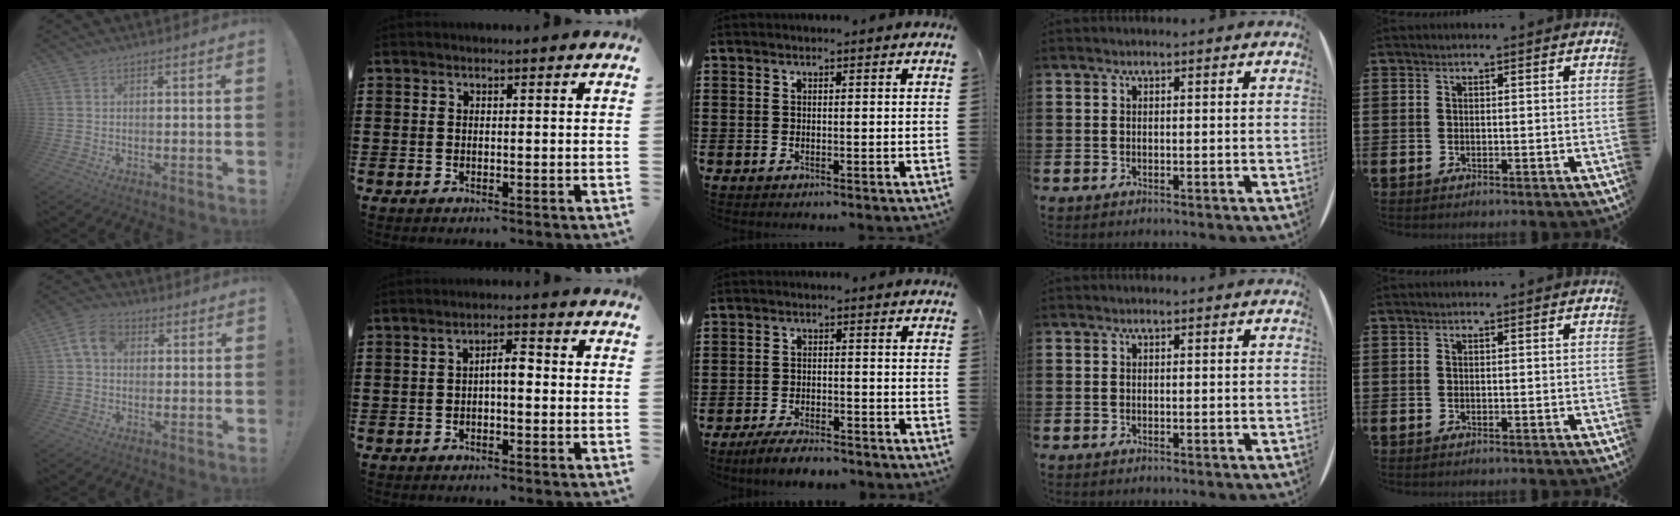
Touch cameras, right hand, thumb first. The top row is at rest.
{"thumb": {"total": 8.0, "force": [2.2, 5.9, 5.1], "torque": [-0.094, 0.010, 0.044]}, "index": {"total": 2.9, "force": [-0.4, 0.7, 2.7], "torque": [-0.050, 0.005, -0.011]}, "middle": {"total": 3.9, "force": [-3.7, 0.4, 1.2], "torque": [-0.027, 0.000, -0.075]}}